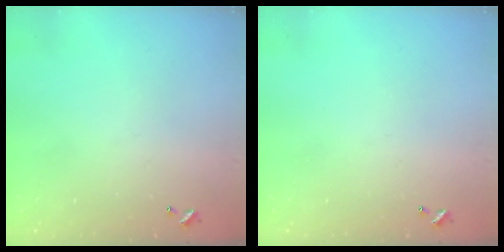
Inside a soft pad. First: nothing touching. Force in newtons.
{"total": 0.0}